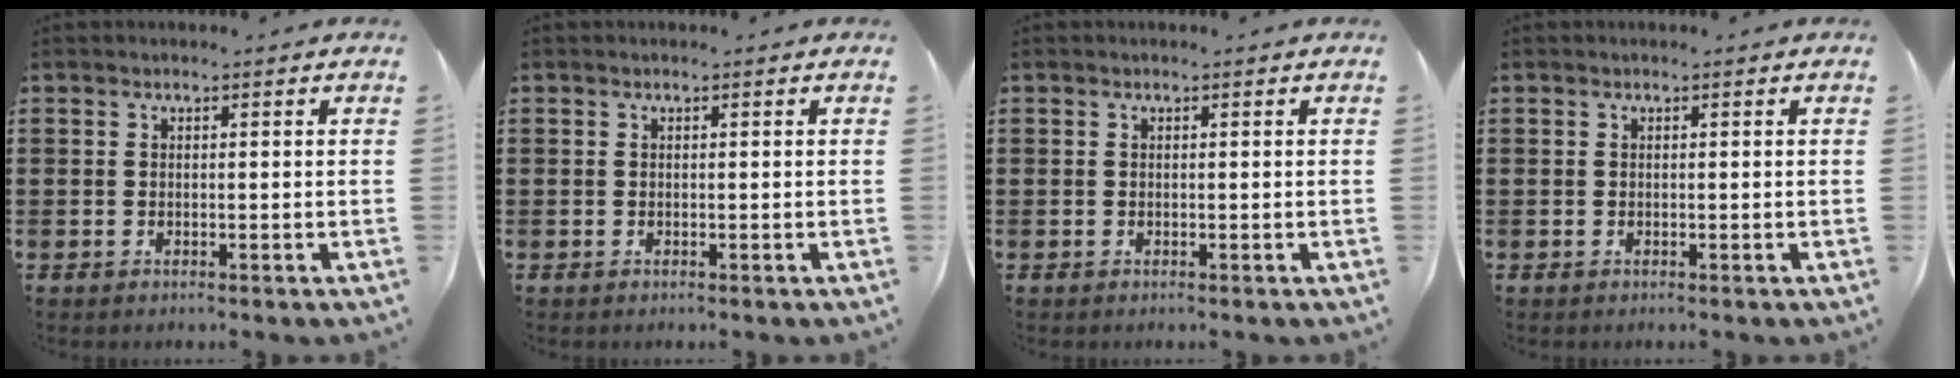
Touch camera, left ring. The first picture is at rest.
{"total": 0.0}
{"total": 0.0}
{"total": 0.0}